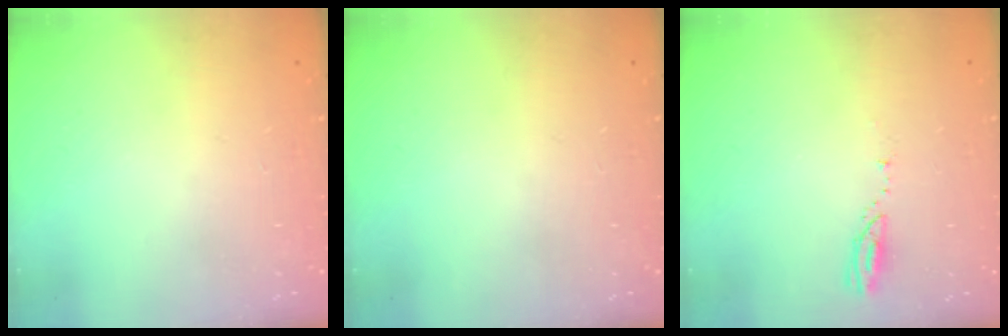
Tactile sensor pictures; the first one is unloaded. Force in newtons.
{"total": 0.0}
{"total": 3.0, "press": 3.0, "slide": 0.1}